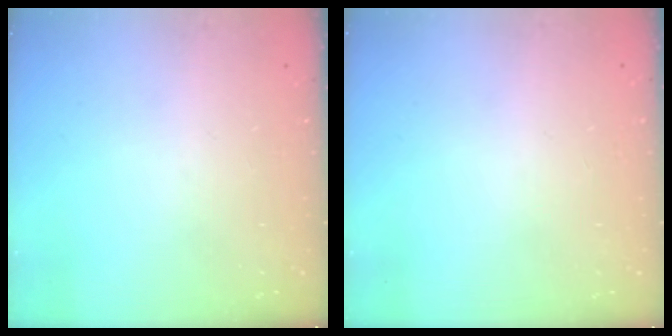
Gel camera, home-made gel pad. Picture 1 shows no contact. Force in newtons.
{"total": 2.6, "press": 2.6, "slide": 0.2}